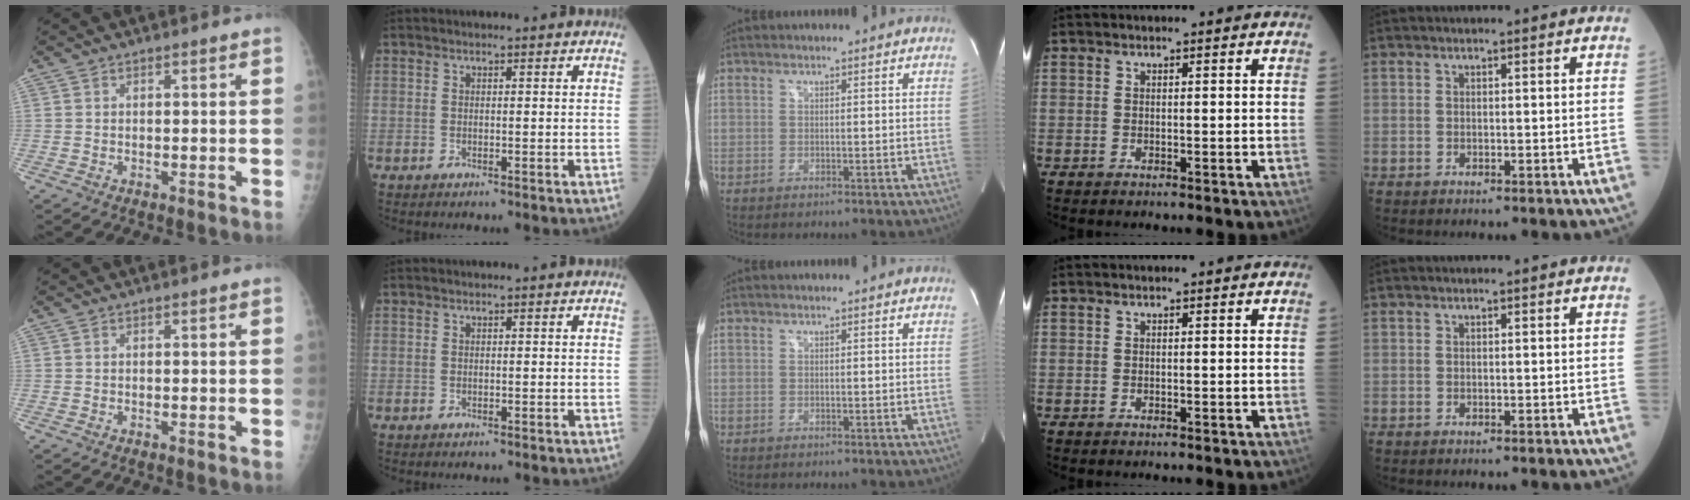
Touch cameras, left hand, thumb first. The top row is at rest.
{}